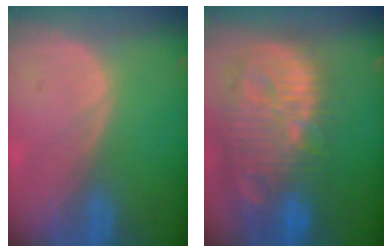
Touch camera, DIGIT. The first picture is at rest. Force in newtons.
{"total": 14.4, "press": 12.5, "slide": 7.0}